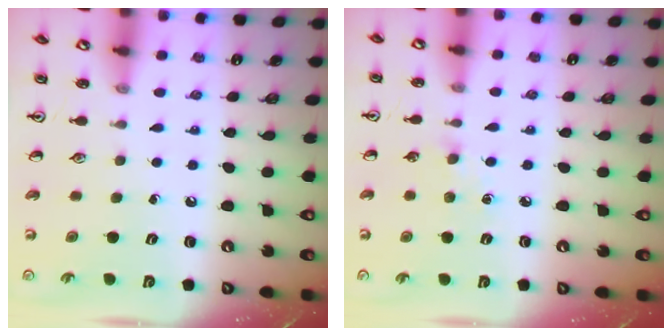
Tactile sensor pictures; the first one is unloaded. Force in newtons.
{"total": 3.4, "press": 3.4, "slide": 0.5}